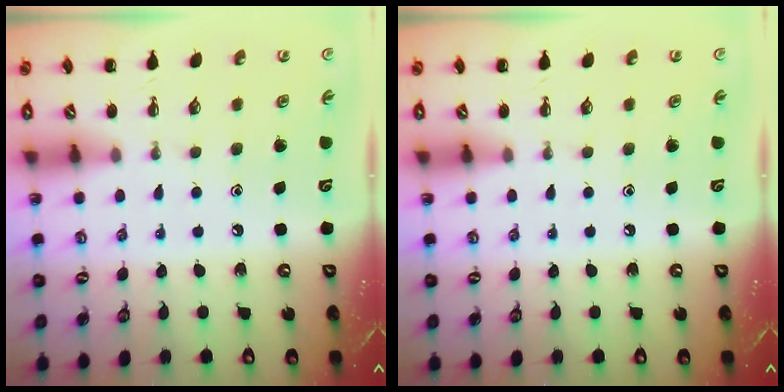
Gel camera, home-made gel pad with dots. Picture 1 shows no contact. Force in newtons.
{"total": 0.0}